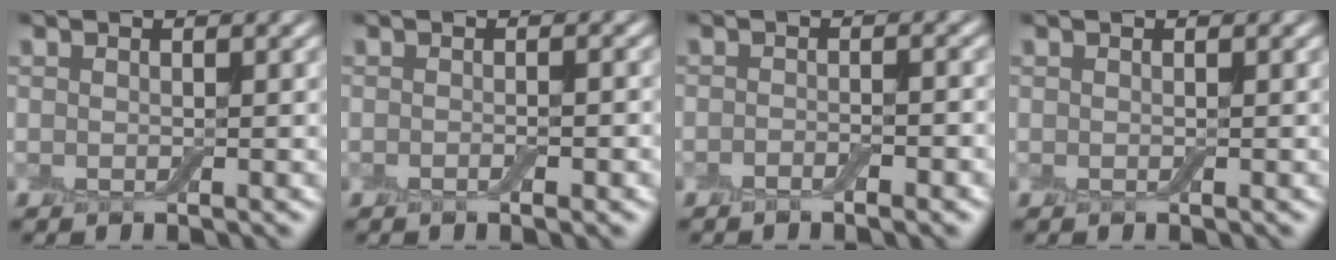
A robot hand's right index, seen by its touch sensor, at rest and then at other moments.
{"total": 1.7, "force": [-0.6, 0.4, 1.5], "torque": [-0.016, -0.001, -0.010]}
{"total": 2.1, "force": [-1.2, 0.4, 1.6], "torque": [-0.026, 0.002, -0.021]}
{"total": 0.0}